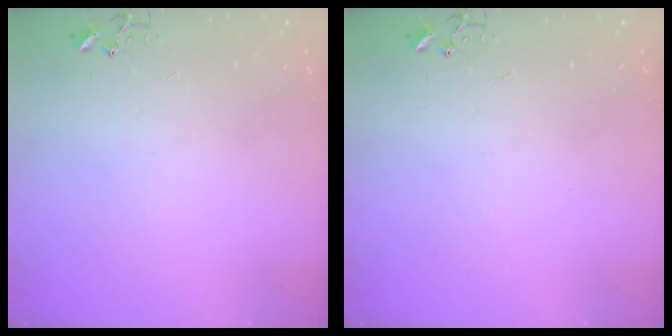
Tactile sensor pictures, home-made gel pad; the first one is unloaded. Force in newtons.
{"total": 0.0}